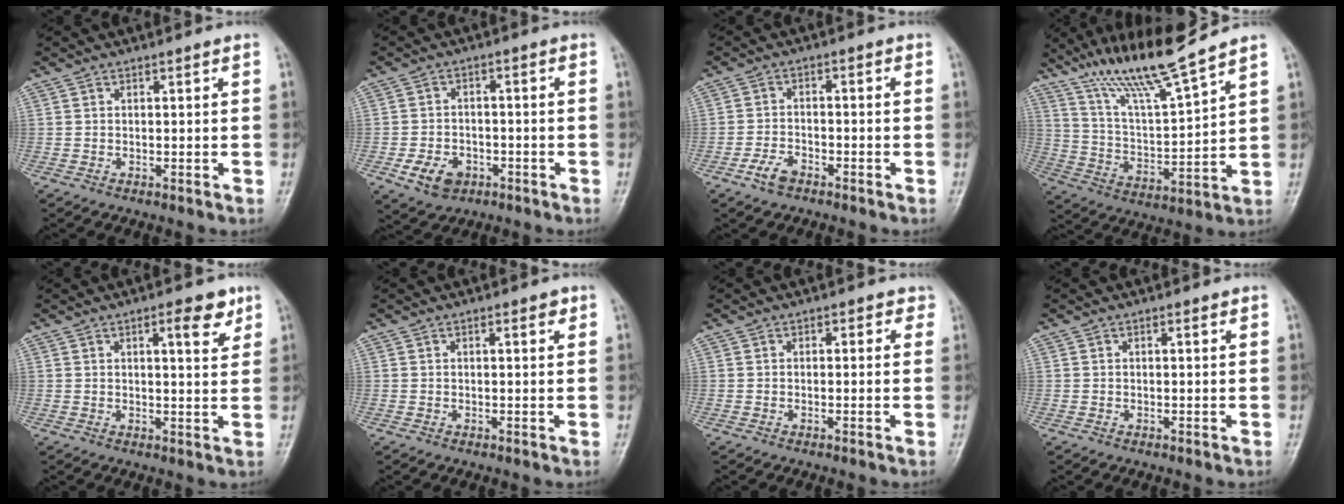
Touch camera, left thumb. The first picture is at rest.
{"total": 6.6, "force": [-3.0, 4.9, 3.3], "torque": [-0.046, 0.018, -0.046]}
{"total": 3.9, "force": [-2.7, 2.1, 2.0], "torque": [-0.037, 0.016, -0.052]}
{"total": 15.1, "force": [12.0, 0.7, 9.2], "torque": [-0.161, -0.064, 0.226]}
{"total": 5.4, "force": [2.9, 1.7, 4.2], "torque": [-0.047, -0.013, 0.038]}
{"total": 1.7, "force": [0.8, 0.6, 1.3], "torque": [-0.015, 0.000, 0.008]}
{"total": 1.6, "force": [0.6, 1.2, 0.8], "torque": [0.012, 0.003, -0.001]}
{"total": 0.6, "force": [0.3, 0.1, 0.4], "torque": [-0.008, 0.002, 0.003]}